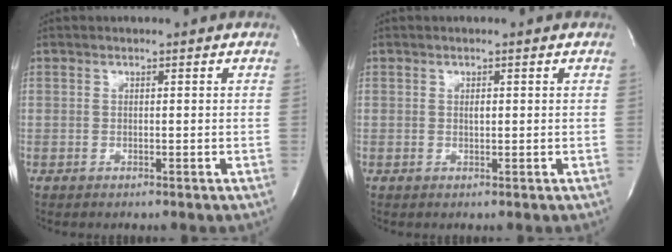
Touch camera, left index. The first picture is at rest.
{"total": 0.8, "force": [0.1, 0.3, 0.7], "torque": [-0.013, -0.001, 0.002]}